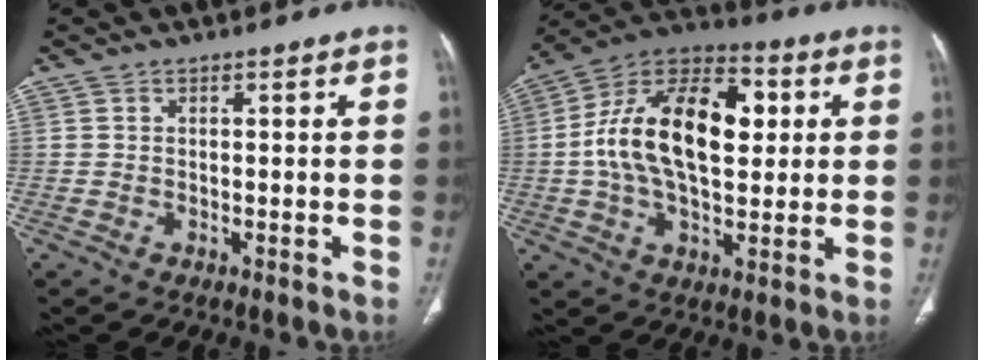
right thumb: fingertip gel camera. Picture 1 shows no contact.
{"total": 21.2, "force": [2.5, 11.9, 17.3], "torque": [-0.285, 0.022, 0.035]}